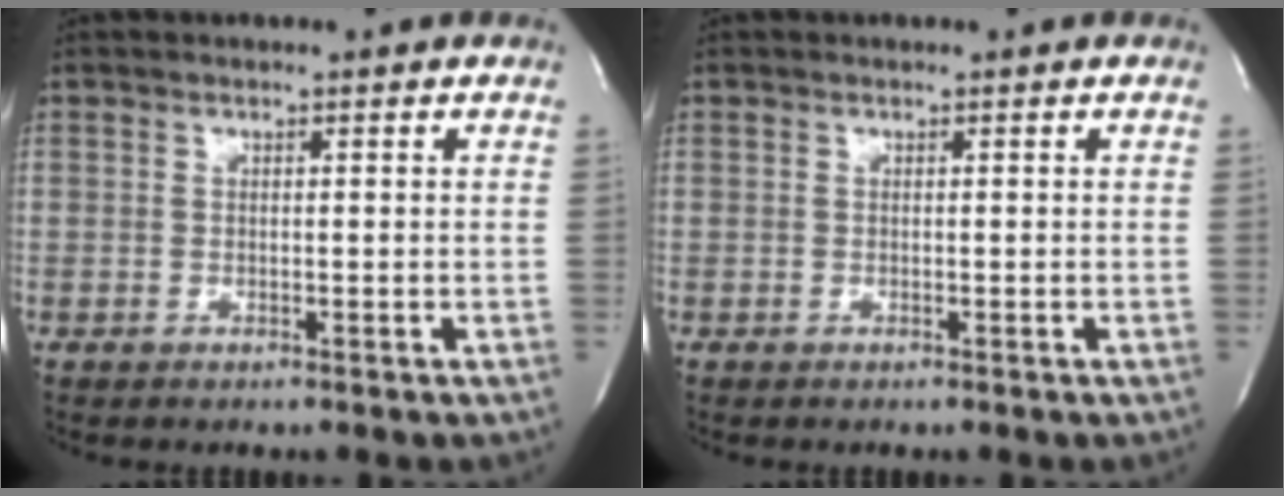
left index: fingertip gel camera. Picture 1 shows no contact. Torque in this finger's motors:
{"motor_torque": [0.00, 0.00, 0.00, 0.00]}